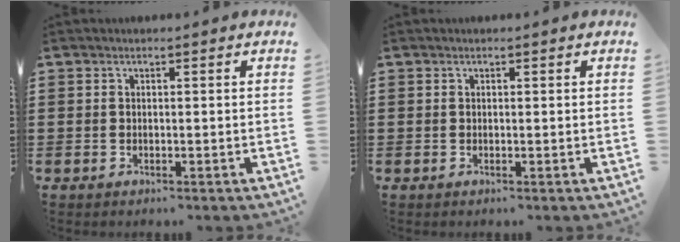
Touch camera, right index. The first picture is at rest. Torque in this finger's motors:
{"motor_torque": [-1.22, 0.92, -1.05, -0.21]}